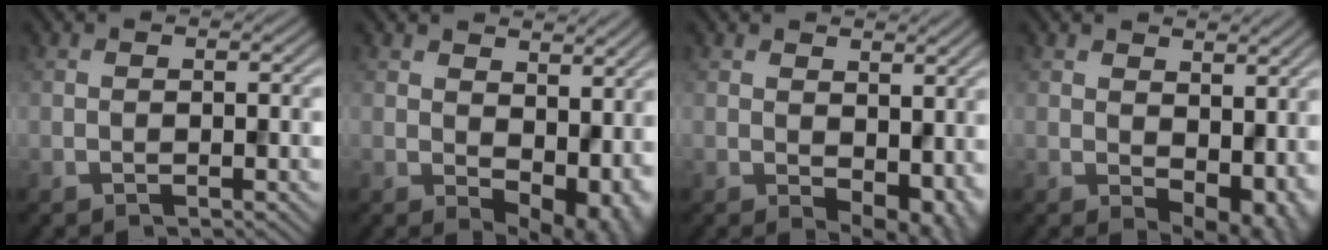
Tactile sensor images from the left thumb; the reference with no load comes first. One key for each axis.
{"total": 10.4, "fx": 1.5, "fy": 6.6, "fz": 7.8, "tx": -0.112, "ty": -0.030, "tz": 0.046}
{"total": 6.7, "fx": 0.2, "fy": 4.3, "fz": 5.1, "tx": -0.072, "ty": -0.025, "tz": 0.014}
{"total": 7.9, "fx": 0.8, "fy": 5.0, "fz": 6.0, "tx": -0.089, "ty": -0.023, "tz": 0.025}